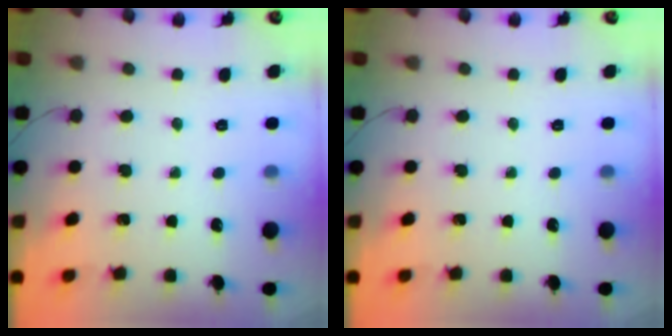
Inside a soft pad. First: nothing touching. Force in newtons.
{"total": 0.0}